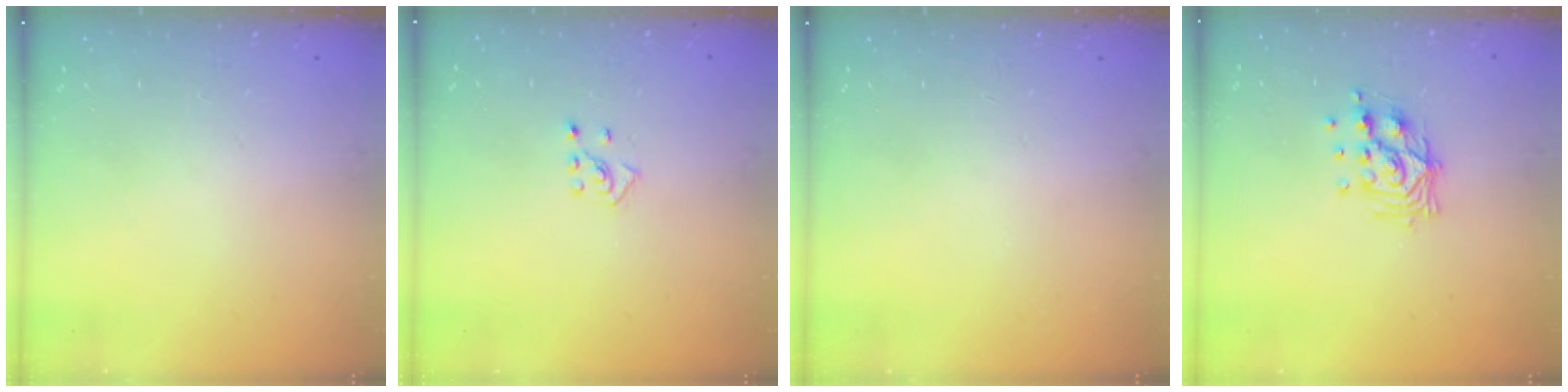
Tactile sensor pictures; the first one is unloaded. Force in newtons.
{"total": 4.2, "press": 4.1, "slide": 0.7}
{"total": 0.0}
{"total": 11.0, "press": 11.0, "slide": 1.3}